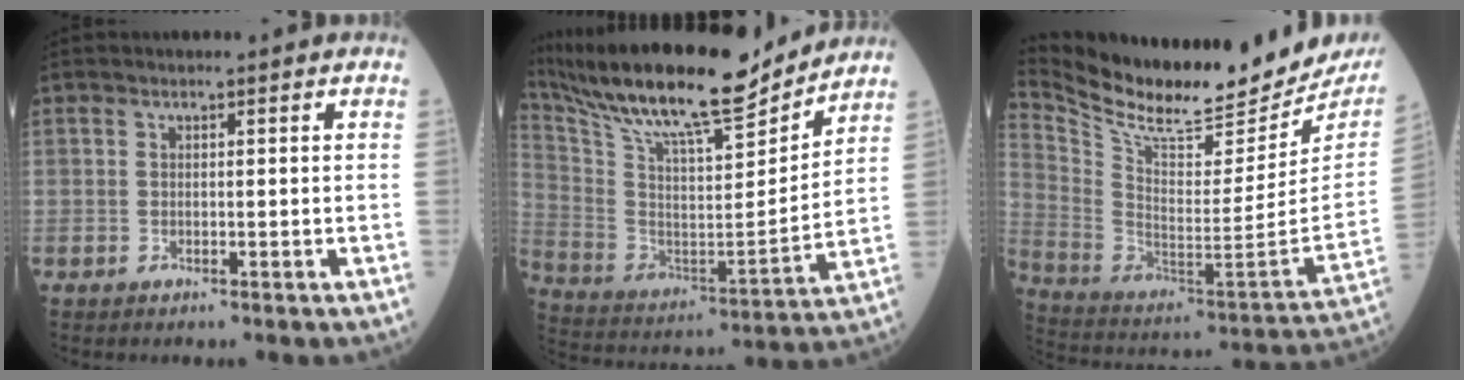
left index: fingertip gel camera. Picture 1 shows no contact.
{"total": 24.4, "force": [20.7, 3.7, 12.4], "torque": [-0.241, 0.002, 0.344]}
{"total": 25.6, "force": [23.2, 4.6, 9.8], "torque": [-0.191, -0.074, 0.353]}